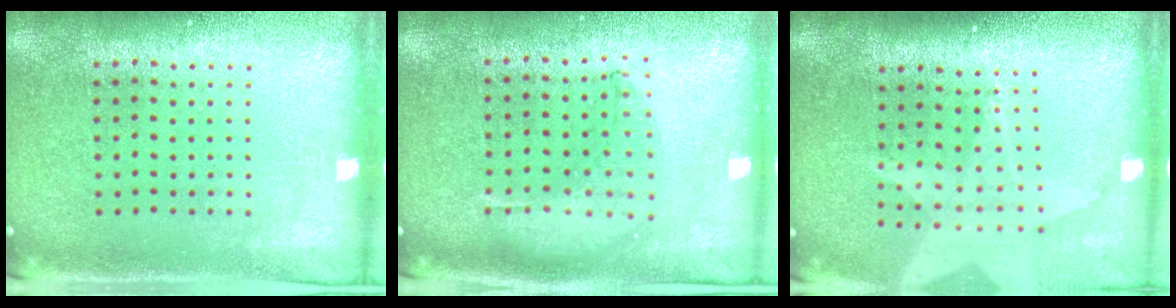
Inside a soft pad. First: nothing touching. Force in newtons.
{"total": 0.9, "press": 0.9, "slide": 0.2}
{"total": 2.0, "press": 1.5, "slide": 1.2}